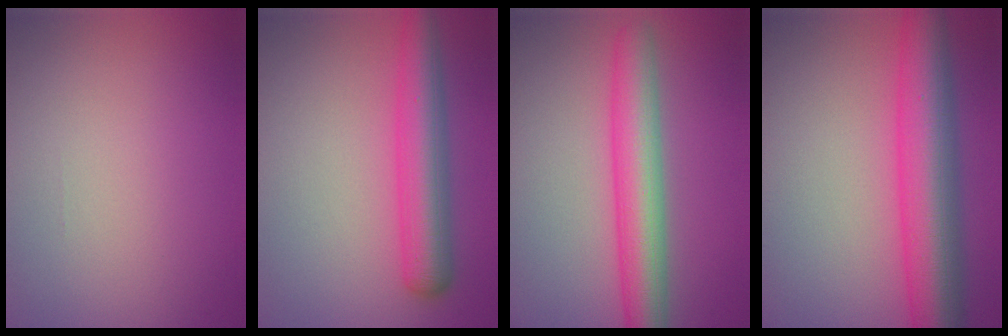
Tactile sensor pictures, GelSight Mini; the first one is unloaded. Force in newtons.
{"total": 5.3, "press": 5.3, "slide": 0.2}
{"total": 6.1, "press": 6.1, "slide": 0.1}
{"total": 8.4, "press": 8.4, "slide": 0.3}